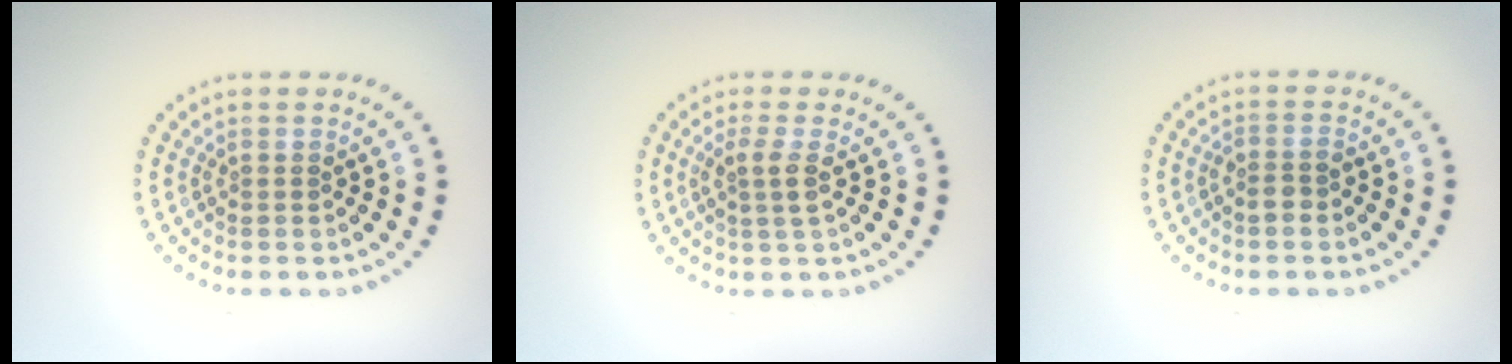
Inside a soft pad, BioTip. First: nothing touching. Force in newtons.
{"total": 1.9, "press": 1.6, "slide": 1.0}
{"total": 1.5, "press": 1.3, "slide": 0.8}